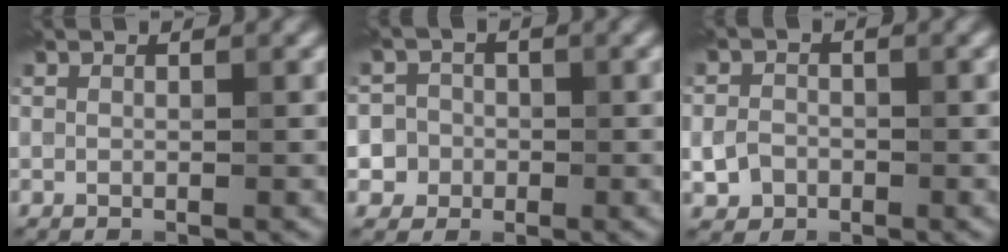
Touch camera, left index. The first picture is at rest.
{"total": 5.0, "force": [-1.3, 4.8, 0.8], "torque": [0.011, 0.016, -0.050]}
{"total": 2.3, "force": [-0.7, 1.9, 1.0], "torque": [-0.015, -0.003, -0.019]}